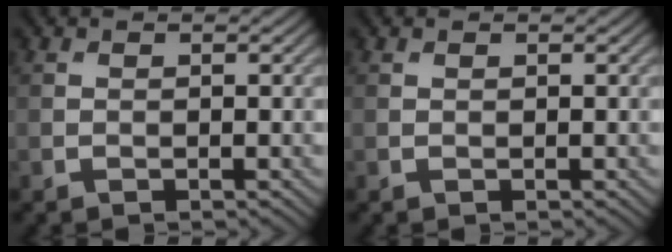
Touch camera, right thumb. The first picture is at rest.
{"total": 0.0}